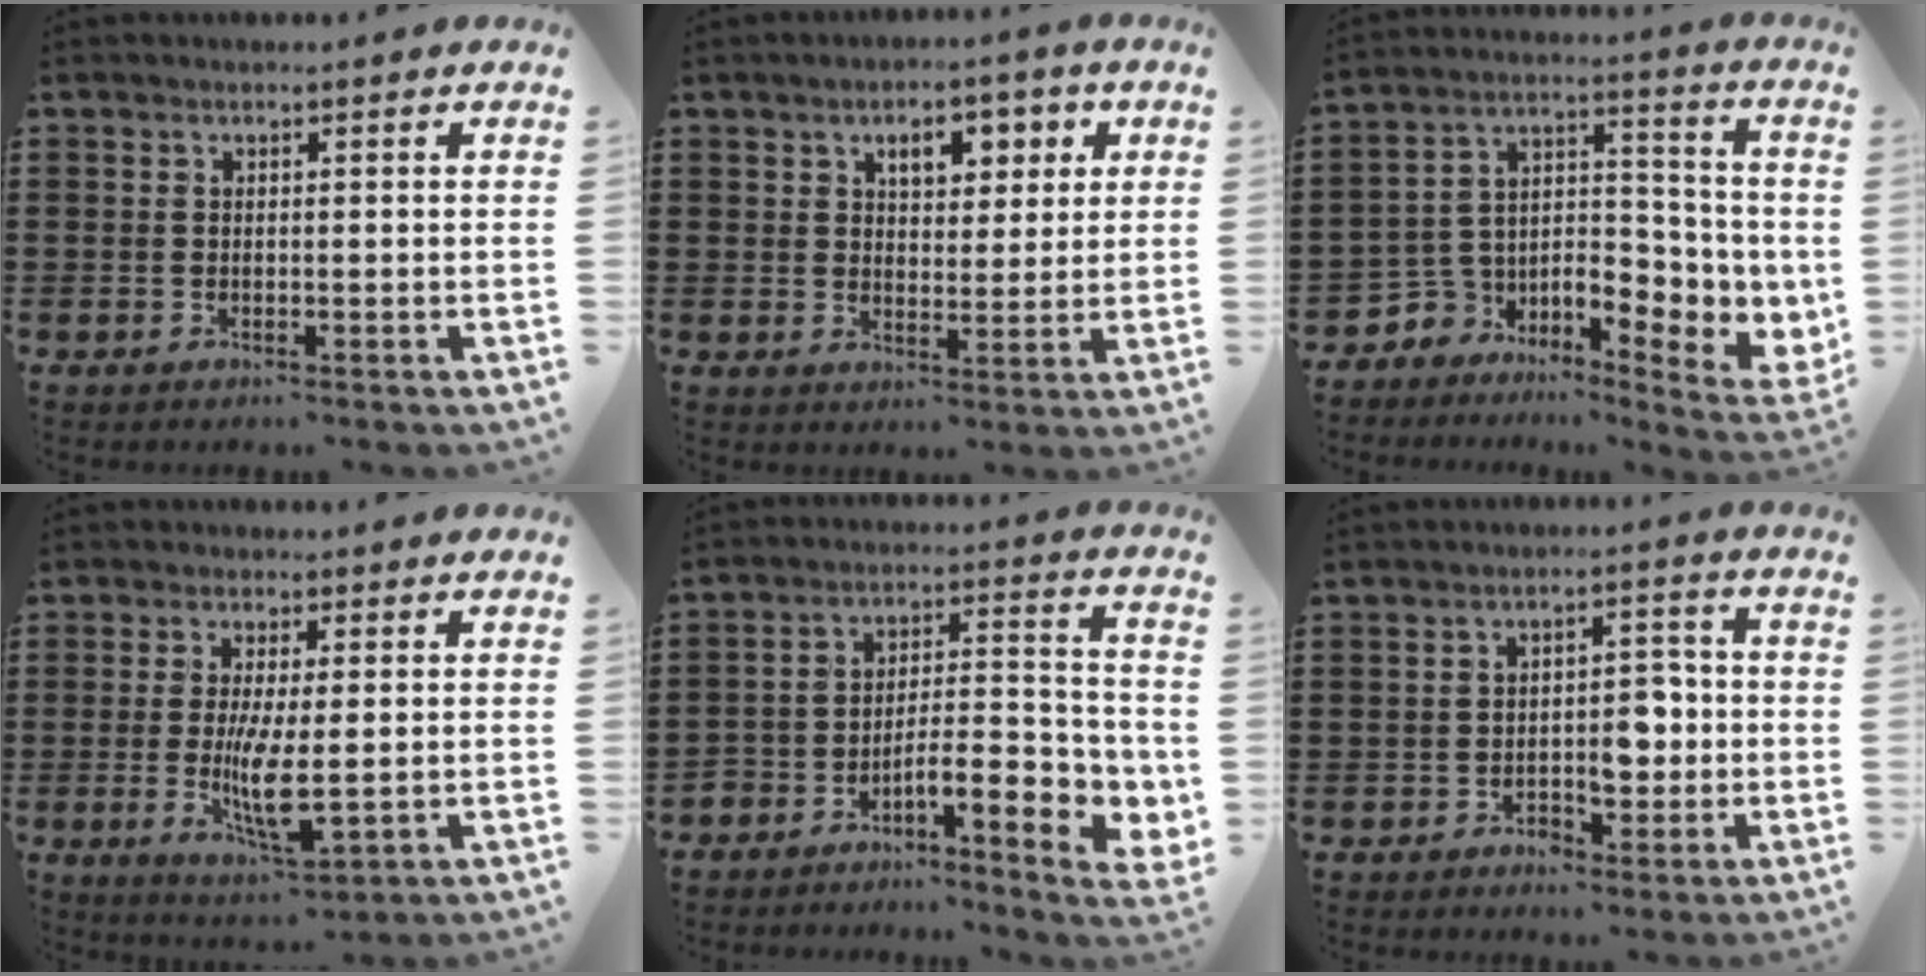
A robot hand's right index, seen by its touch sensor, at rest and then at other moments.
{"total": 5.1, "force": [2.4, 2.9, 3.5], "torque": [-0.049, 0.002, 0.031]}
{"total": 5.0, "force": [-1.9, 4.3, 1.6], "torque": [-0.050, -0.026, -0.031]}
{"total": 7.2, "force": [-1.1, 2.0, 6.9], "torque": [-0.144, -0.016, -0.022]}
{"total": 7.6, "force": [-4.6, 2.6, 5.4], "torque": [-0.083, -0.010, -0.086]}
{"total": 5.6, "force": [-1.5, 3.6, 4.1], "torque": [-0.058, 0.003, -0.031]}